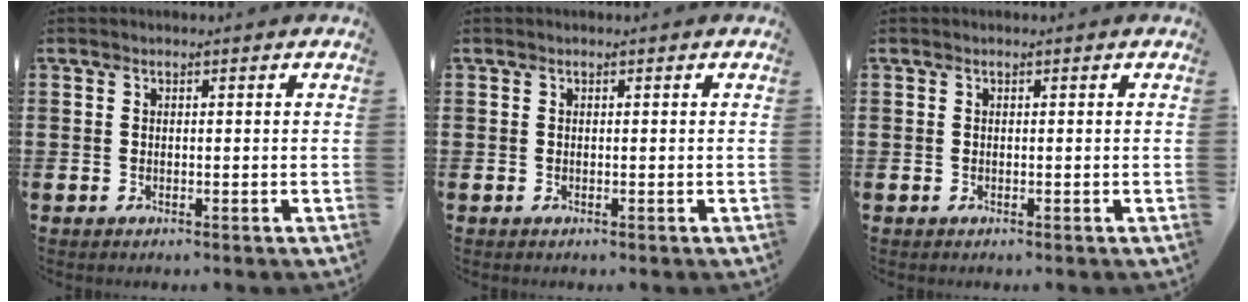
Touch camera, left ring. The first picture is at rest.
{"total": 0.0}
{"total": 0.0}